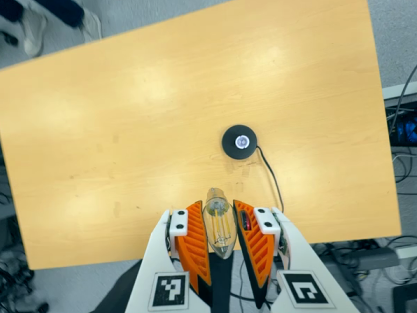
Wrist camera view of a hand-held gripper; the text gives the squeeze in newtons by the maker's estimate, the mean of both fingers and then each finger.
{"total": 8.2, "left": 7.1, "right": 9.3}